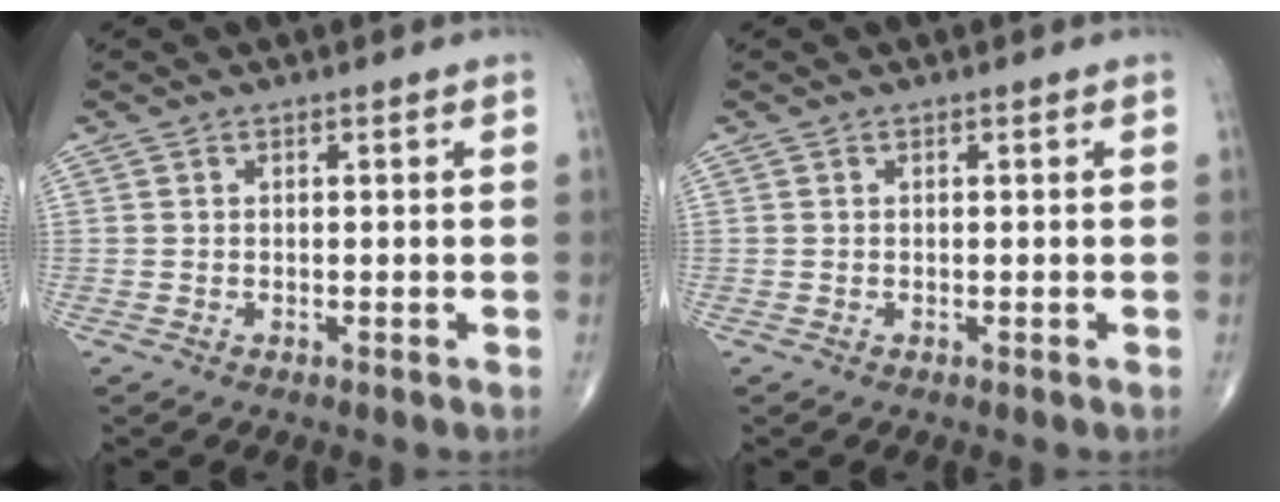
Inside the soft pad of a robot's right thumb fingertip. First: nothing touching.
{"total": 0.0}